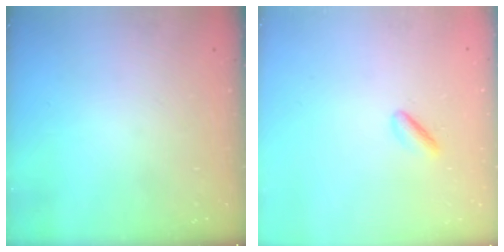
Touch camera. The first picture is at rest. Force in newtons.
{"total": 2.5, "press": 2.3, "slide": 0.8}